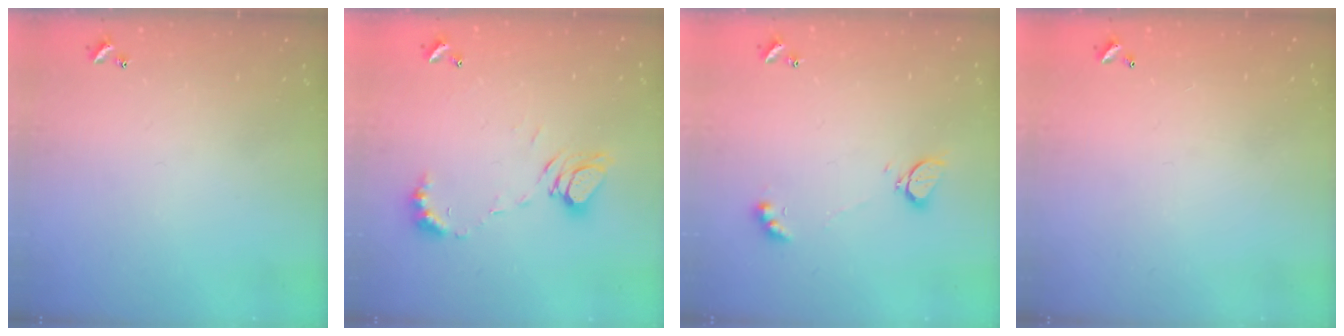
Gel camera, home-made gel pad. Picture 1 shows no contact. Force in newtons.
{"total": 8.4, "press": 8.4, "slide": 1.0}
{"total": 2.3, "press": 2.3, "slide": 0.5}
{"total": 2.9, "press": 2.9, "slide": 0.1}